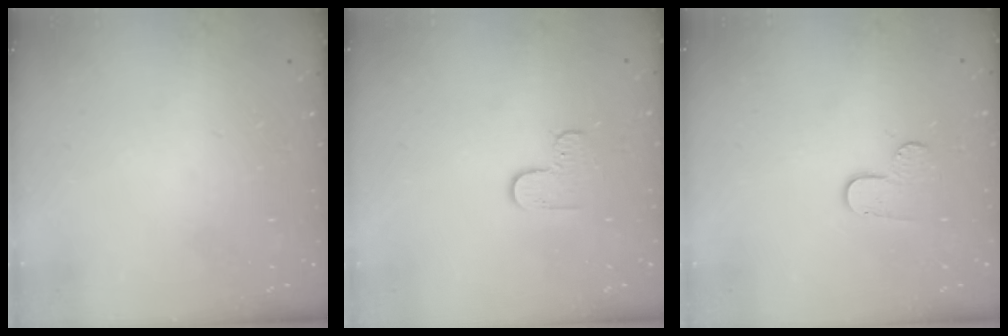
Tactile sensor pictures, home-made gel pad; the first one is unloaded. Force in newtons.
{"total": 4.0, "press": 4.0, "slide": 0.3}
{"total": 7.1, "press": 7.1, "slide": 0.6}